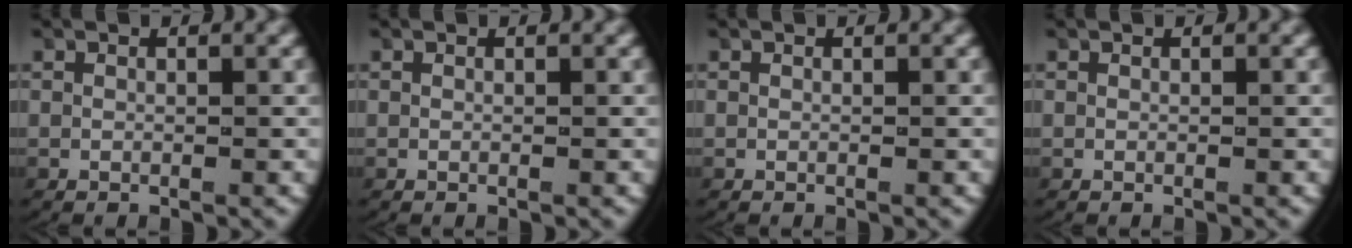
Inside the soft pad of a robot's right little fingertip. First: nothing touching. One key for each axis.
{"total": 0.0}
{"total": 0.0}
{"total": 0.0}